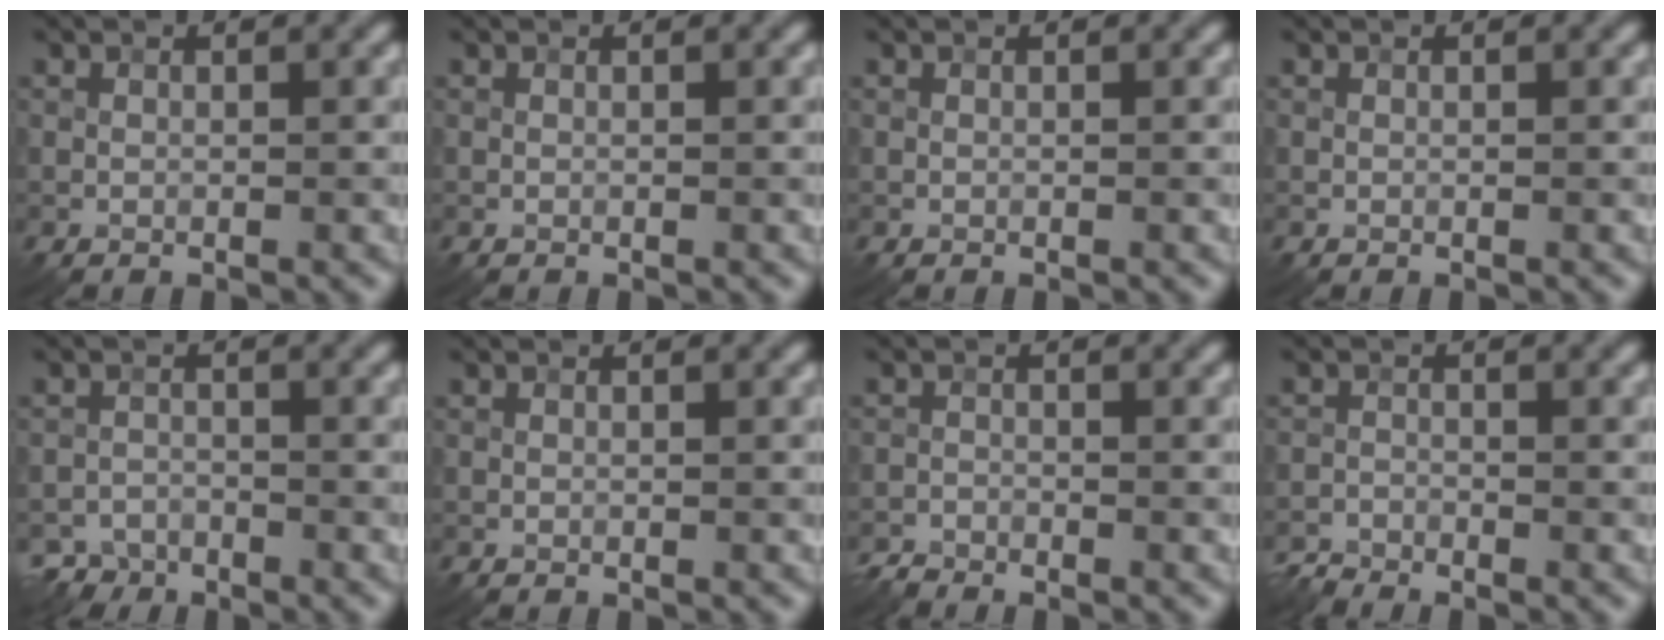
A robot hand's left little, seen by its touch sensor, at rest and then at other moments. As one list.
[{"total": 0.0}, {"total": 0.0}, {"total": 0.0}, {"total": 3.6, "force": [-3.1, 1.8, 0.4], "torque": [0.001, -0.004, -0.053]}, {"total": 0.0}, {"total": 1.6, "force": [-1.5, 0.3, 0.1], "torque": [-0.004, -0.001, -0.036]}, {"total": 1.9, "force": [-1.9, 0.3, 0.2], "torque": [-0.007, -0.002, -0.046]}]